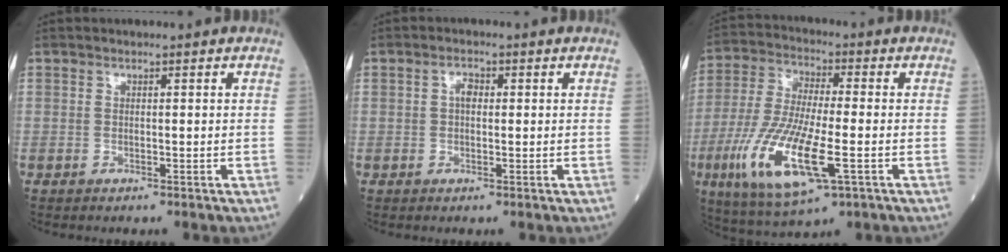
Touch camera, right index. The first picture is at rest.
{"total": 1.9, "force": [0.3, 1.1, 1.5], "torque": [-0.027, 0.006, 0.002]}
{"total": 15.4, "force": [-4.9, 3.2, 14.2], "torque": [-0.304, -0.027, -0.086]}